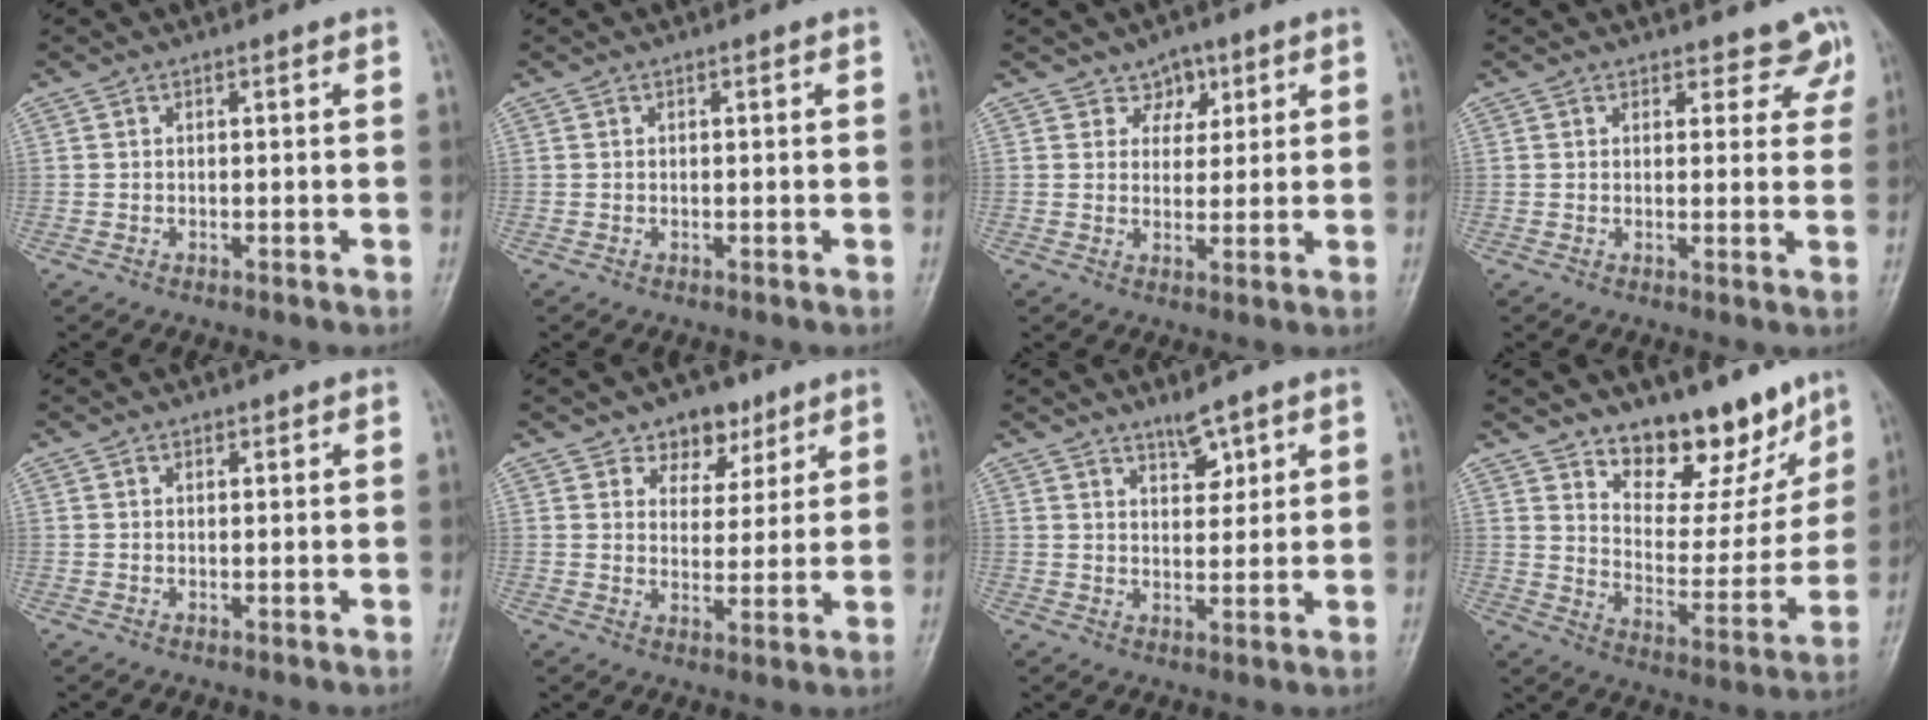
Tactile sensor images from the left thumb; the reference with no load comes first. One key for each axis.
{"total": 0.0}
{"total": 4.0, "fx": 2.4, "fy": 3.1, "fz": 0.9, "tx": 0.017, "ty": -0.011, "tz": 0.035}
{"total": 4.4, "fx": 3.6, "fy": 2.5, "fz": 0.6, "tx": 0.029, "ty": -0.022, "tz": 0.031}
{"total": 0.6, "fx": 0.5, "fy": 0.4, "fz": 0.1, "tx": 0.001, "ty": -0.003, "tz": 0.005}
{"total": 7.1, "fx": 4.7, "fy": 4.9, "fz": 2.1, "tx": 0.005, "ty": -0.021, "tz": 0.073}
{"total": 3.8, "fx": 2.8, "fy": 1.5, "fz": 2.1, "tx": -0.022, "ty": -0.023, "tz": 0.049}
{"total": 15.3, "fx": 11.9, "fy": 6.9, "fz": 6.8, "tx": -0.037, "ty": -0.090, "tz": 0.191}